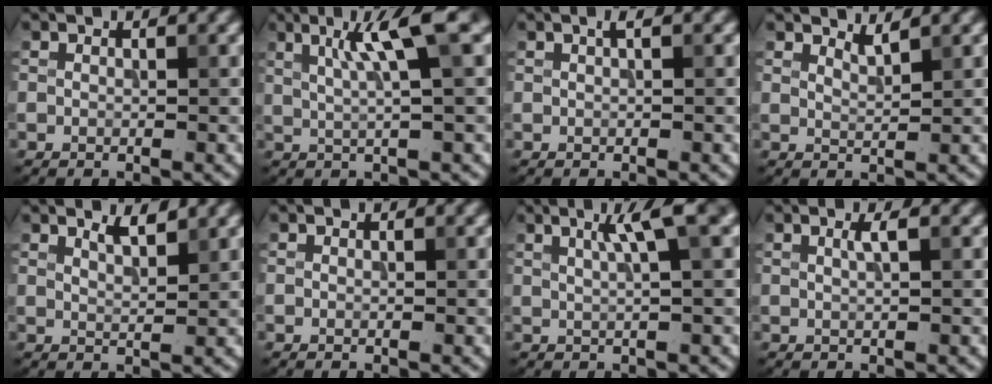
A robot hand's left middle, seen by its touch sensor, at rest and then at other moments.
{"total": 5.4, "force": [2.1, 0.6, 4.9], "torque": [-0.079, 0.006, 0.035]}
{"total": 0.6, "force": [0.3, 0.1, 0.5], "torque": [-0.011, 0.005, 0.004]}
{"total": 1.3, "force": [1.3, 0.1, 0.4], "torque": [-0.005, -0.001, 0.022]}
{"total": 1.9, "force": [1.5, 0.4, 1.0], "torque": [-0.013, 0.001, 0.025]}
{"total": 0.0}
{"total": 3.9, "force": [1.7, 0.5, 3.5], "torque": [-0.047, 0.009, 0.026]}
{"total": 1.3, "force": [0.4, 0.3, 1.1], "torque": [-0.019, 0.002, 0.006]}